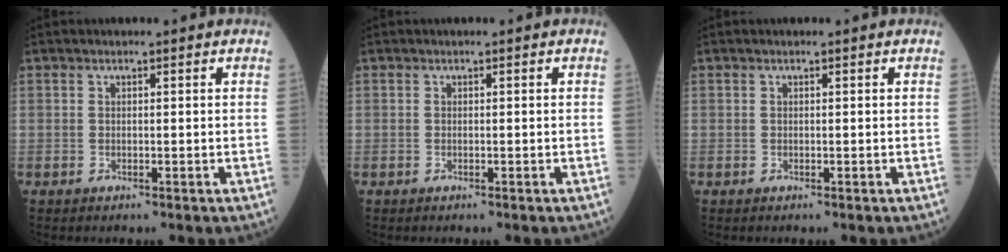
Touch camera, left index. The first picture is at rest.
{"total": 0.0}
{"total": 0.0}